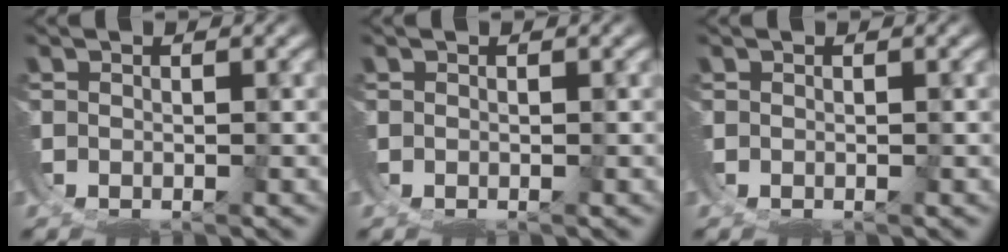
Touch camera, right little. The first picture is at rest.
{"total": 0.0}
{"total": 0.0}